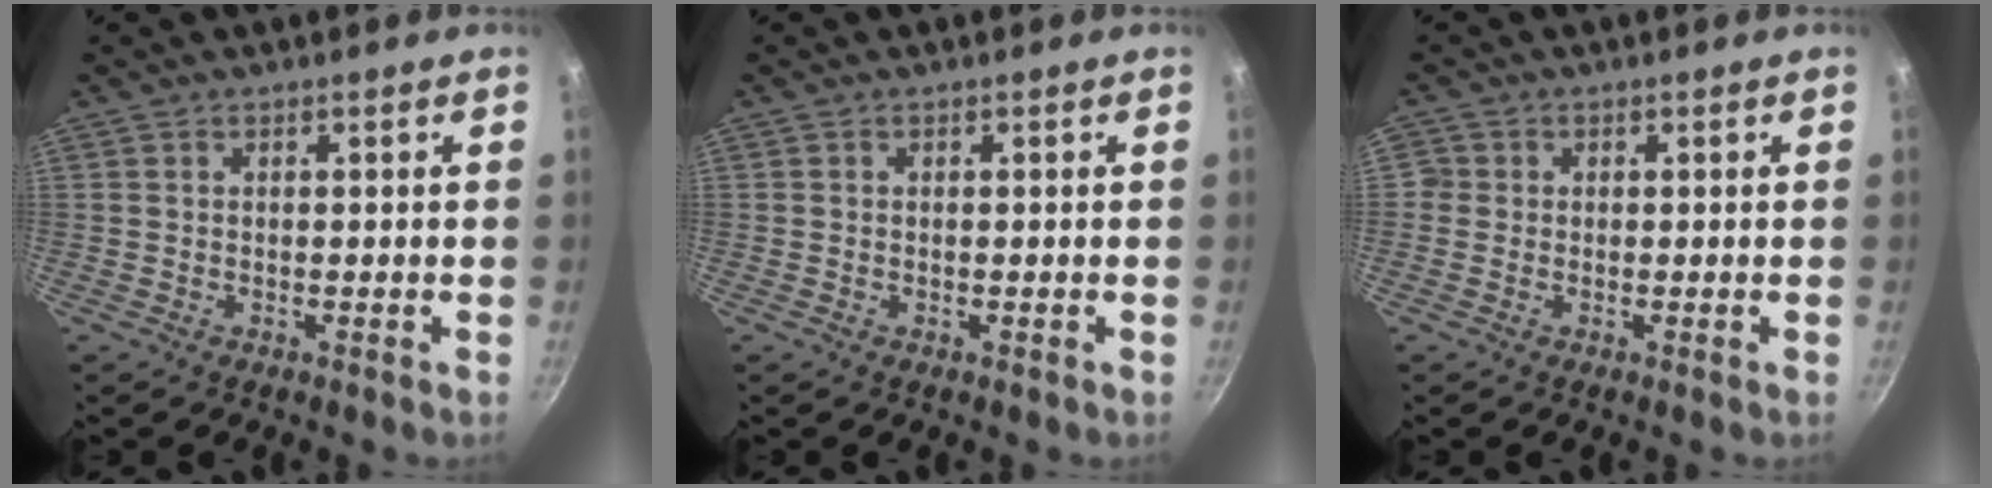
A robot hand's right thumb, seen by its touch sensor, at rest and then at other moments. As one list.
[{"total": 0.0}, {"total": 1.6, "force": [-0.3, 1.6, 0.3], "torque": [0.006, 0.007, -0.010]}]